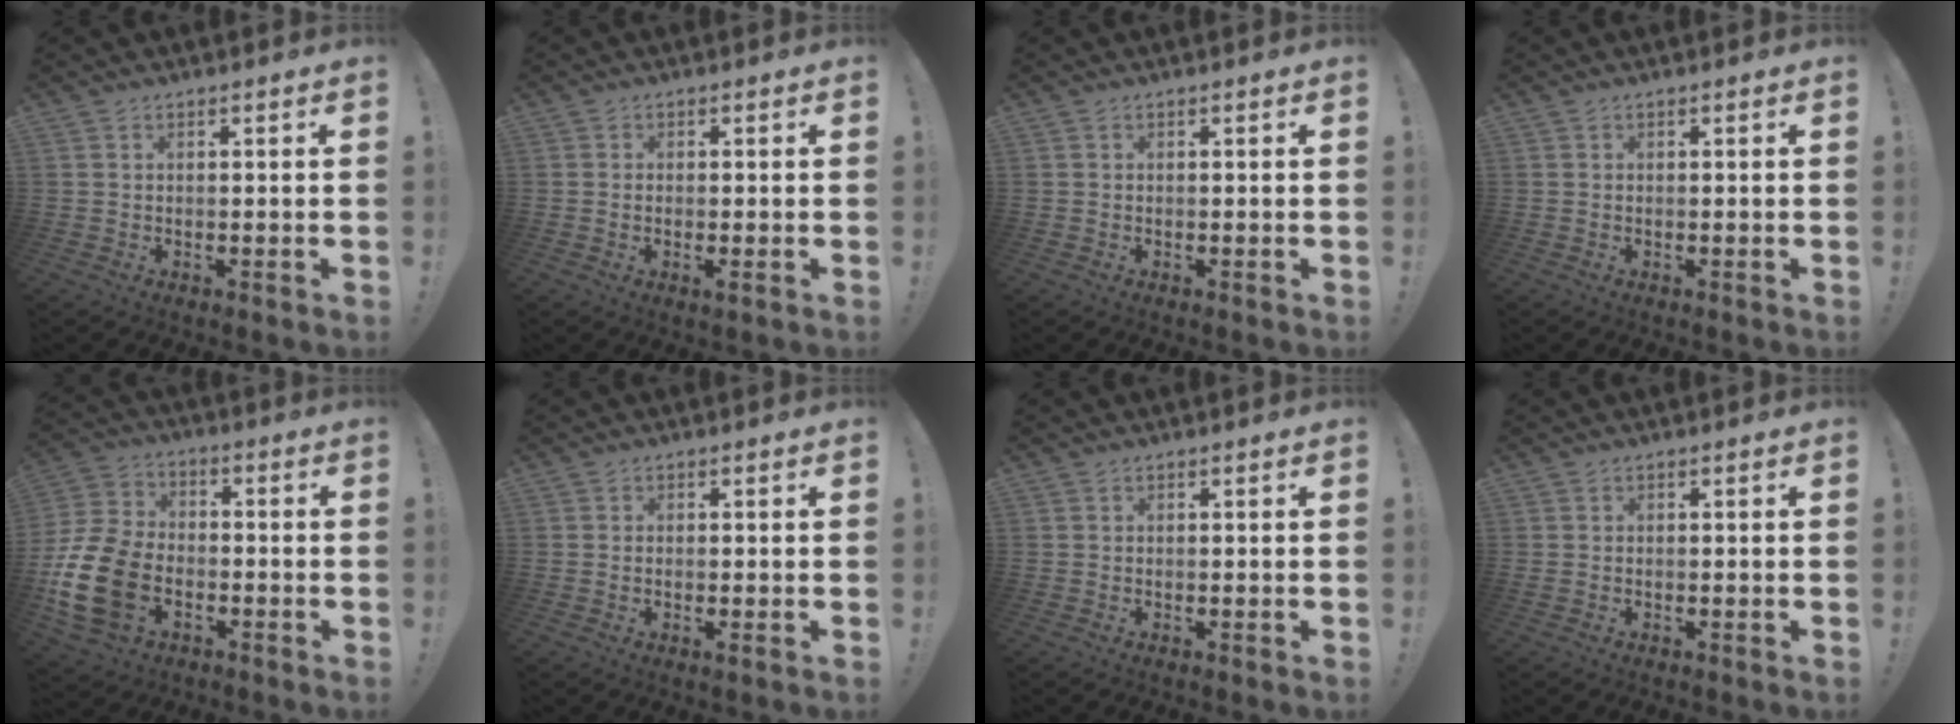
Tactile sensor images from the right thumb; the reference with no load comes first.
{"total": 1.7, "force": [-0.5, 0.3, 1.6], "torque": [-0.026, 0.002, -0.009]}
{"total": 0.0}
{"total": 0.0}
{"total": 18.0, "force": [-6.3, 12.6, 11.2], "torque": [-0.216, 0.041, -0.102]}
{"total": 1.2, "force": [-0.3, 0.1, 1.1], "torque": [-0.028, 0.004, -0.004]}
{"total": 0.0}
{"total": 0.0}